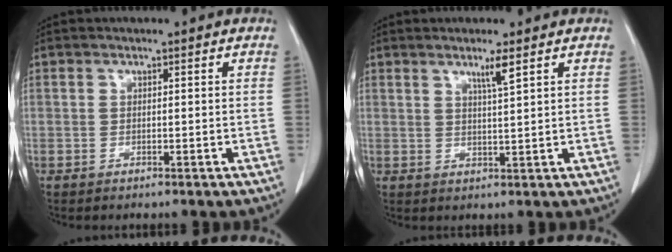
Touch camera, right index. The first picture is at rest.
{"total": 2.9, "force": [1.8, -0.5, 2.2], "torque": [-0.042, -0.007, 0.033]}